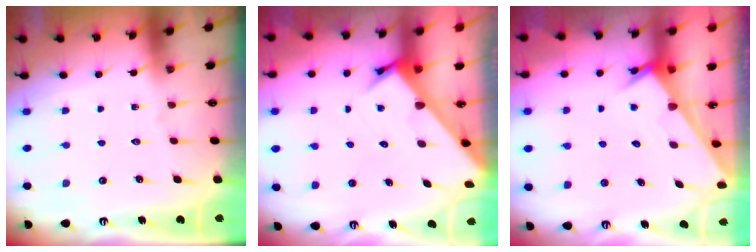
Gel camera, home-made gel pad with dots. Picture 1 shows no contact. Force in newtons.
{"total": 3.5, "press": 3.5, "slide": 0.2}
{"total": 2.4, "press": 2.4, "slide": 0.1}